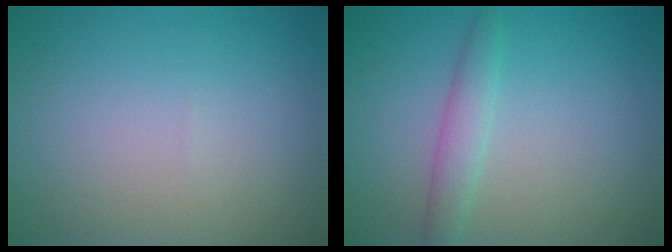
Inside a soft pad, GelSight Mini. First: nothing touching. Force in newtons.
{"total": 2.0, "press": 2.0, "slide": 0.0}